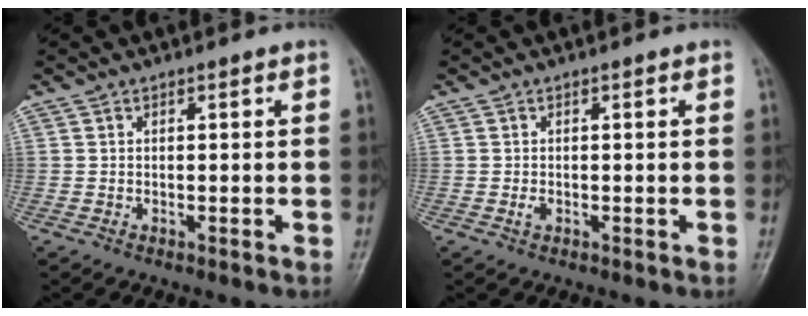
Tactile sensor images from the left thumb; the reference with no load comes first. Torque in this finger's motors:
{"motor_torque": [0.31, 0.63, 0.46, 0.31, 0.00]}